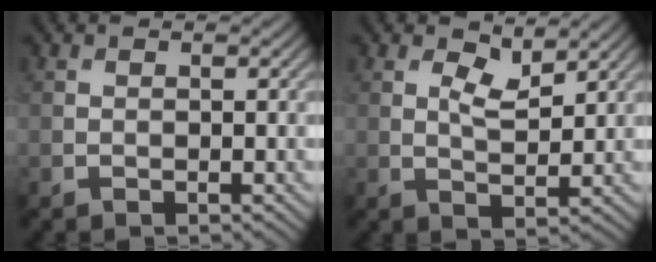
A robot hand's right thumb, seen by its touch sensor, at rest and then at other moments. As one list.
[{"total": 3.7, "force": [2.2, 1.3, 2.6], "torque": [-0.056, -0.006, 0.043]}]